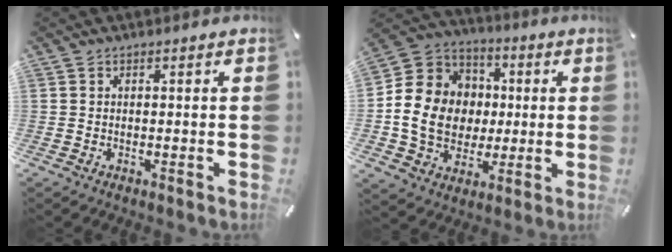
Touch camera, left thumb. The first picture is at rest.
{"total": 15.1, "force": [-1.4, 13.7, 6.3], "torque": [-0.132, 0.019, -0.018]}